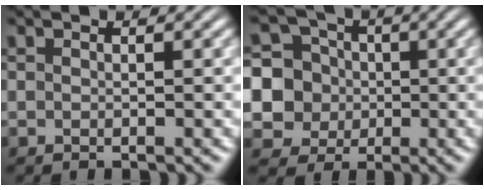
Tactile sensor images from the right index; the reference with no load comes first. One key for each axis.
{"total": 14.4, "fx": -1.7, "fy": 13.6, "fz": 4.3, "tx": -0.138, "ty": -0.055, "tz": -0.033}